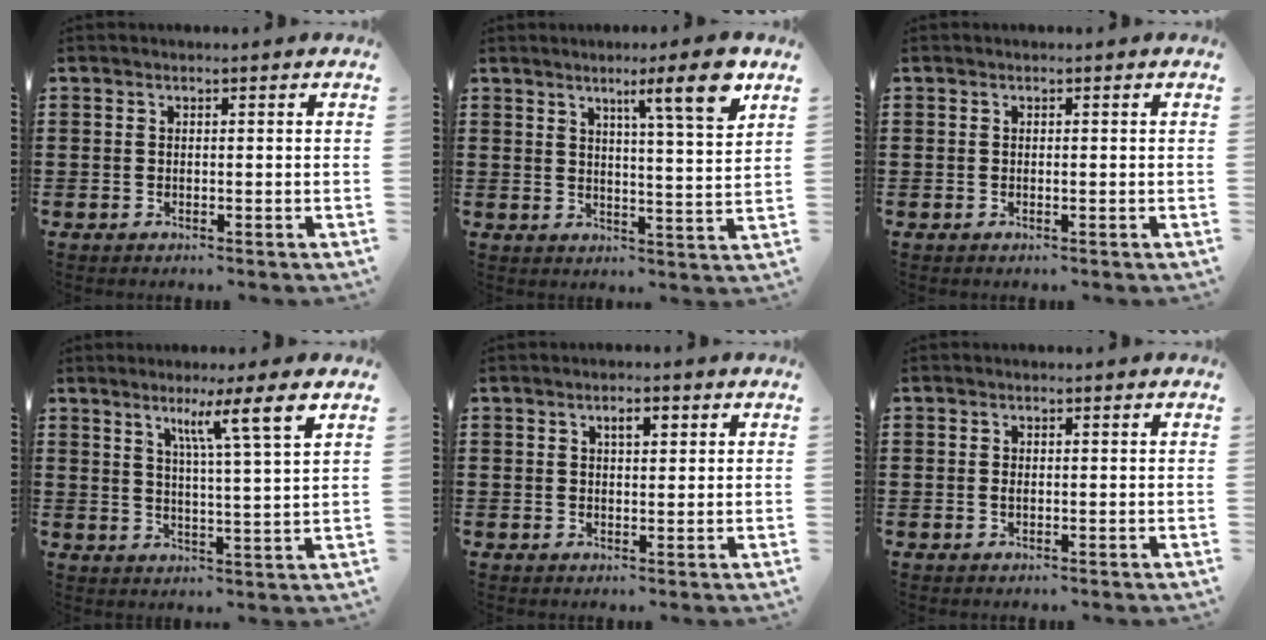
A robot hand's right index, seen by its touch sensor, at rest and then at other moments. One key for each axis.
{"total": 8.9, "fx": 5.6, "fy": -0.2, "fz": 7.0, "tx": -0.117, "ty": -0.021, "tz": 0.086}
{"total": 0.0}
{"total": 7.3, "fx": 4.1, "fy": -0.5, "fz": 6.0, "tx": -0.105, "ty": -0.011, "tz": 0.060}
{"total": 2.4, "fx": 1.0, "fy": 1.0, "fz": 1.9, "tx": -0.033, "ty": 0.004, "tz": 0.013}
{"total": 0.6, "fx": -0.1, "fy": 0.3, "fz": 0.5, "tx": -0.012, "ty": -0.001, "tz": -0.001}